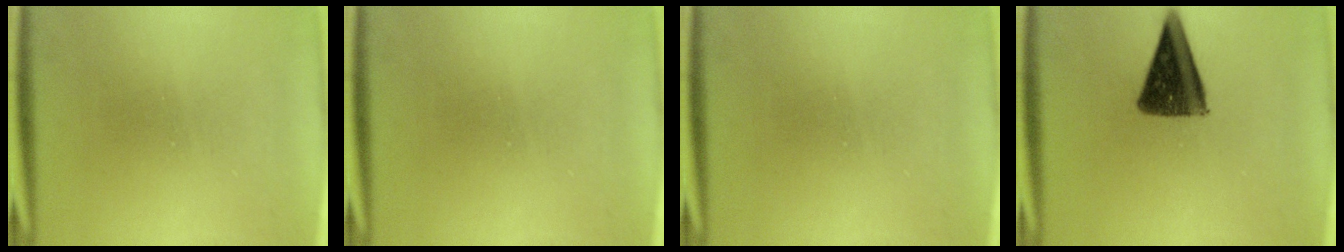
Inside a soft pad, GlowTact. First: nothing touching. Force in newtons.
{"total": 0.0}
{"total": 0.0}
{"total": 10.9}